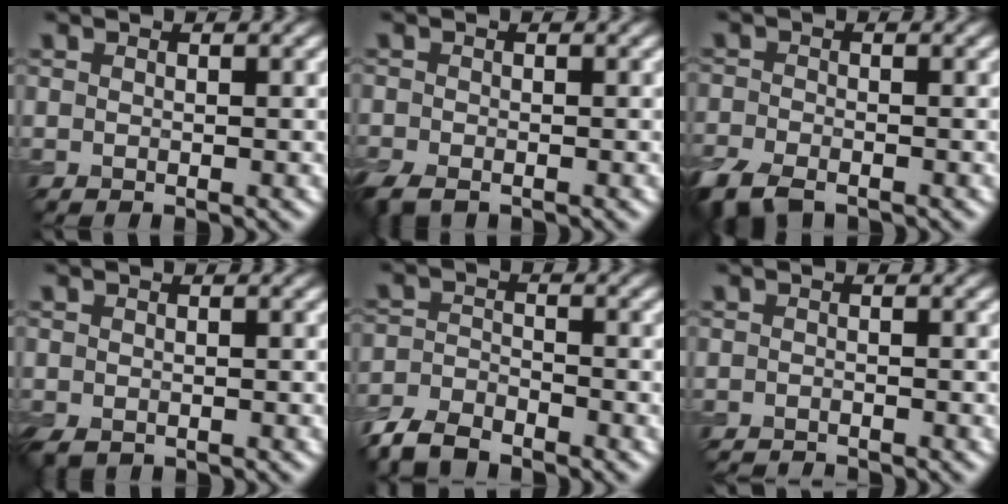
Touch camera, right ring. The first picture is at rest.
{"total": 3.2, "force": [-2.4, 1.5, 1.5], "torque": [-0.033, -0.013, -0.053]}
{"total": 5.4, "force": [-3.9, 2.5, 2.8], "torque": [-0.059, -0.022, -0.079]}
{"total": 1.6, "force": [-1.1, 0.8, 0.7], "torque": [-0.017, -0.009, -0.024]}
{"total": 4.7, "force": [-4.0, 1.7, 1.8], "torque": [-0.036, -0.006, -0.086]}
{"total": 1.9, "force": [-1.9, 0.2, 0.3], "torque": [-0.002, -0.008, -0.034]}